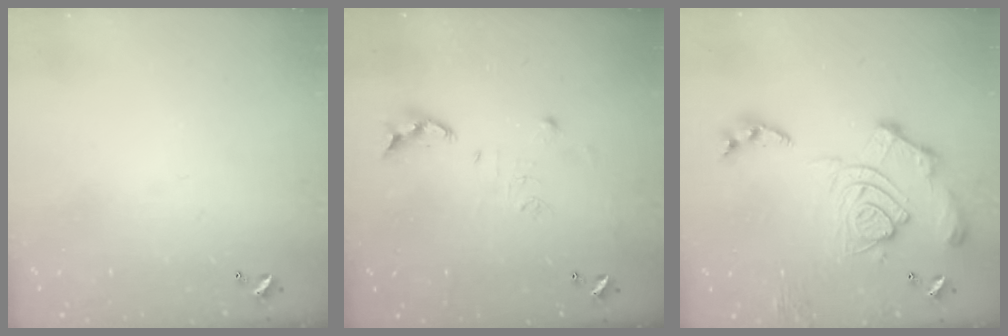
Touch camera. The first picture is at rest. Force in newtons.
{"total": 8.7, "press": 8.7, "slide": 0.8}
{"total": 17.1, "press": 17.0, "slide": 1.6}